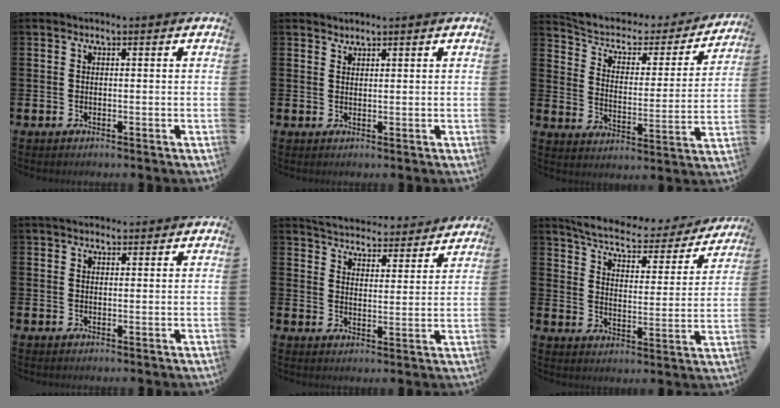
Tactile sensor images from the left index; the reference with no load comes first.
{"total": 1.3, "force": [1.3, 0.3, -0.1], "torque": [0.014, -0.003, 0.022]}
{"total": 5.8, "force": [4.9, 2.5, 1.7], "torque": [-0.062, -0.038, 0.078]}
{"total": 2.5, "force": [2.3, 0.9, 0.5], "torque": [-0.005, -0.002, 0.040]}
{"total": 5.0, "force": [5.0, 0.7, 0.0], "torque": [-0.017, -0.045, 0.083]}
{"total": 6.0, "force": [5.3, 1.4, 2.3], "torque": [-0.071, -0.038, 0.085]}